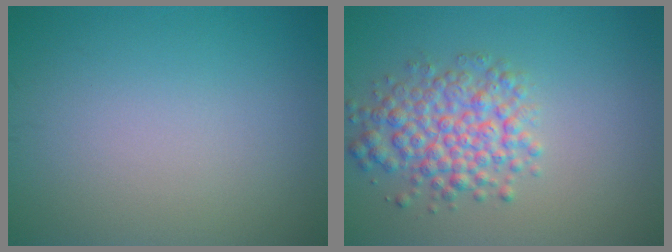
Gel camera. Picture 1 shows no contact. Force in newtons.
{"total": 4.8, "press": 4.8, "slide": 0.2}